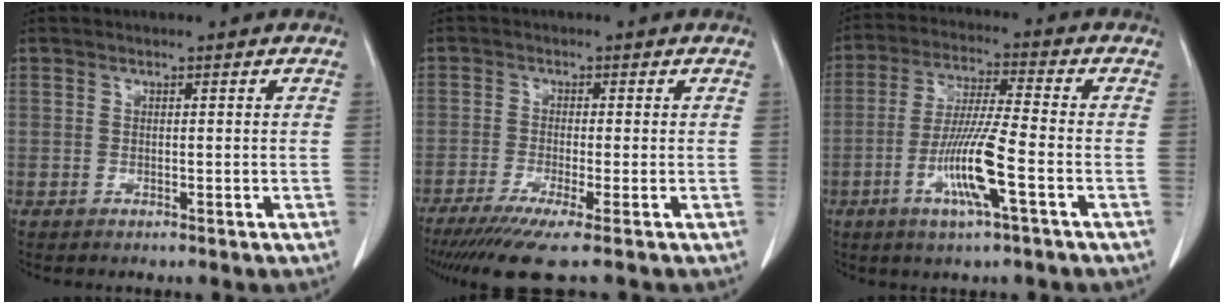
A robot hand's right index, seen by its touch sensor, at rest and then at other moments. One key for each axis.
{"total": 6.9, "fx": -4.9, "fy": -0.6, "fz": 4.8, "tx": -0.072, "ty": -0.019, "tz": -0.083}
{"total": 11.8, "fx": -4.2, "fy": -0.1, "fz": 11.0, "tx": -0.221, "ty": -0.011, "tz": -0.083}